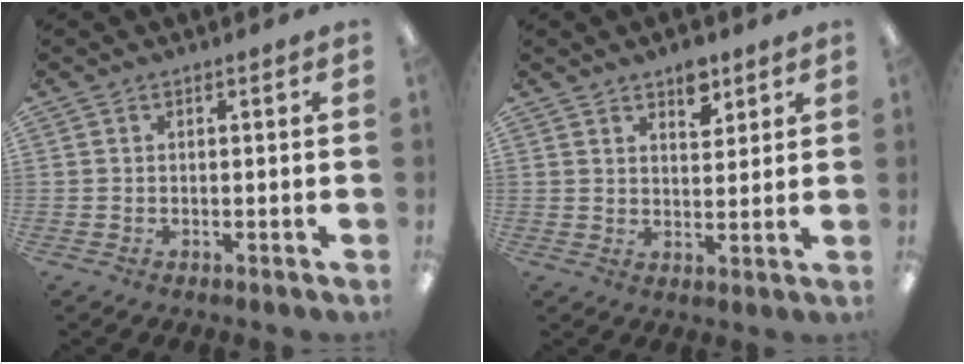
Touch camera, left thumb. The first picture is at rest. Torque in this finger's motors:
{"motor_torque": [0.03, 0.09, -0.30, -0.19, 0.05]}